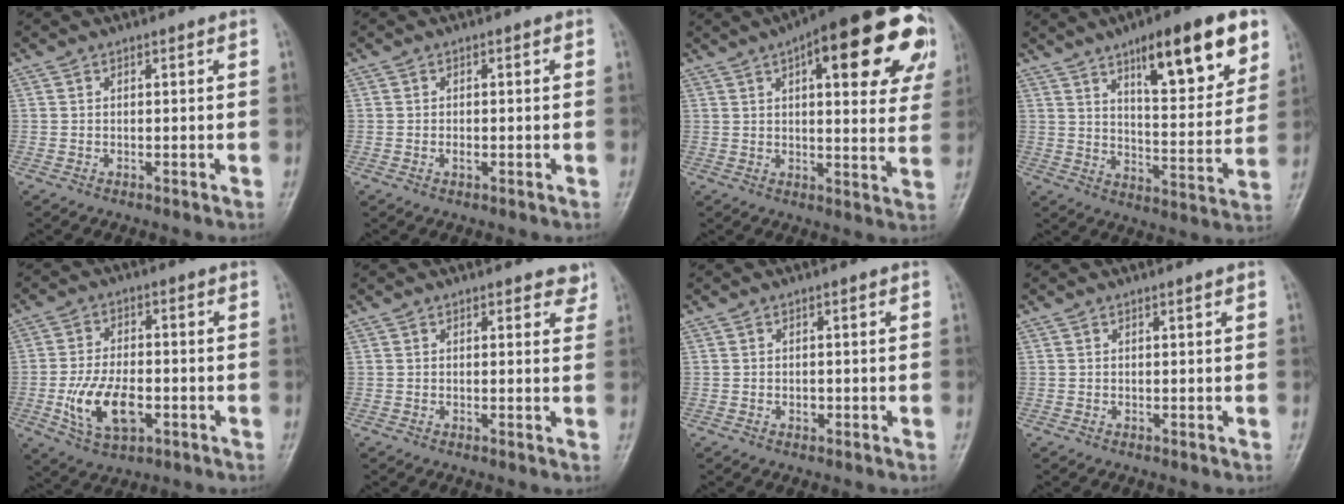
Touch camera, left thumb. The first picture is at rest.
{"total": 1.0, "force": [-0.4, 0.6, 0.7], "torque": [-0.009, 0.000, -0.007]}
{"total": 23.8, "force": [9.5, 8.3, 20.2], "torque": [-0.240, 0.004, 0.118]}
{"total": 18.6, "force": [10.1, 5.6, 14.6], "torque": [-0.172, -0.042, 0.152]}
{"total": 10.8, "force": [-3.2, 5.9, 8.4], "torque": [-0.155, 0.006, -0.052]}
{"total": 2.8, "force": [2.1, 1.5, 1.1], "torque": [0.016, -0.009, 0.018]}
{"total": 1.1, "force": [-0.4, 0.9, 0.6], "torque": [-0.004, 0.001, -0.006]}
{"total": 0.6, "force": [0.3, 0.1, 0.5], "torque": [-0.008, 0.001, 0.004]}